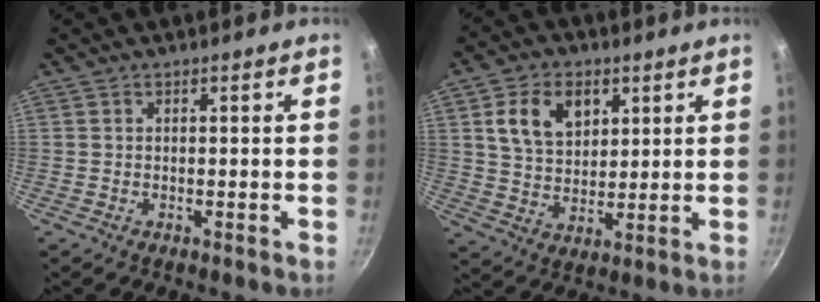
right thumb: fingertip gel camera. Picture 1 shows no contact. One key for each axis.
{"total": 11.0, "fx": 4.1, "fy": 7.6, "fz": 6.8, "tx": -0.099, "ty": -0.010, "tz": 0.073}